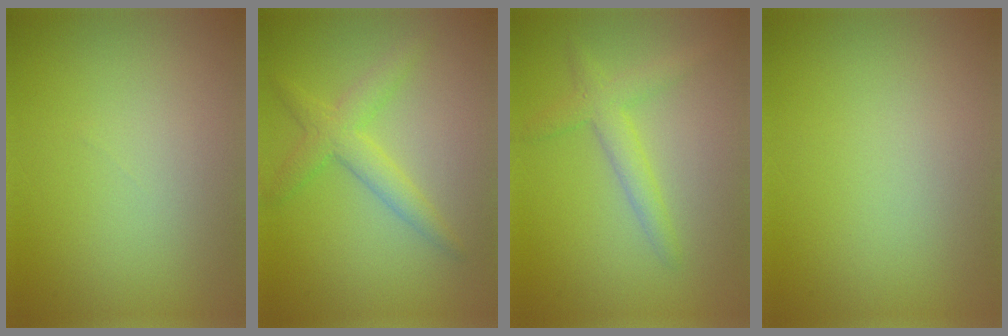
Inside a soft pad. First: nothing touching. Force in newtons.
{"total": 3.1, "press": 3.1, "slide": 0.0}
{"total": 2.6, "press": 2.6, "slide": 0.2}
{"total": 0.0}